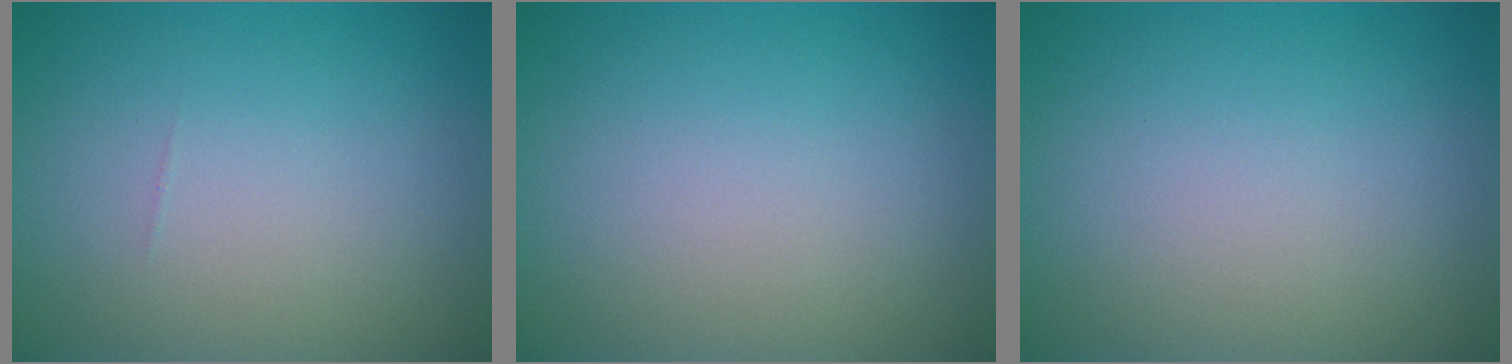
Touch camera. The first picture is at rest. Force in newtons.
{"total": 0.0}
{"total": 0.0}